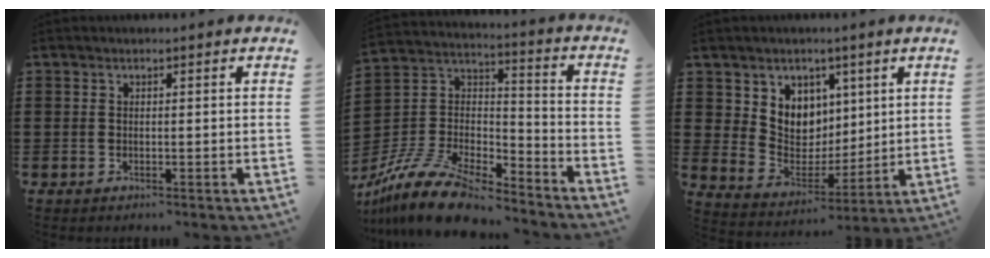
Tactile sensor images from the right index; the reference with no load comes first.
{"total": 12.6, "force": [-10.7, 3.4, 5.7], "torque": [-0.124, 0.024, -0.208]}
{"total": 7.0, "force": [3.6, 5.9, 0.0], "torque": [-0.033, -0.036, 0.068]}